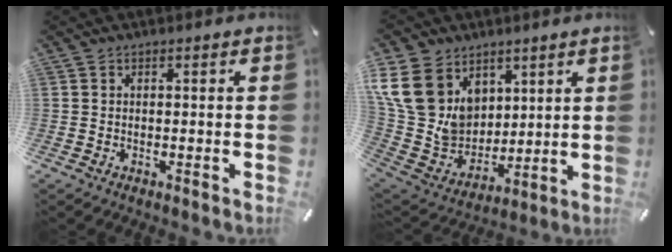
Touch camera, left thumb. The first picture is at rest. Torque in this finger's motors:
{"motor_torque": [2.18, 2.22, 1.33, -1.44, 0.62]}